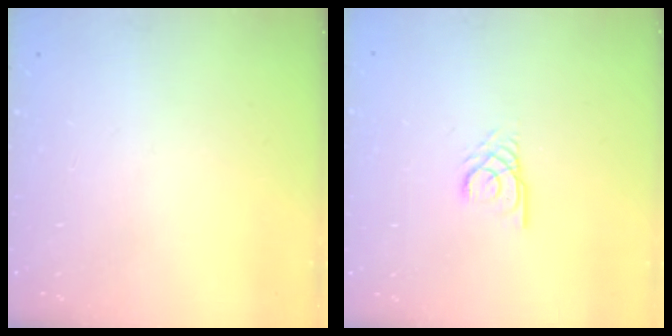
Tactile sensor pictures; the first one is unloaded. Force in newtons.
{"total": 2.7, "press": 2.7, "slide": 0.2}